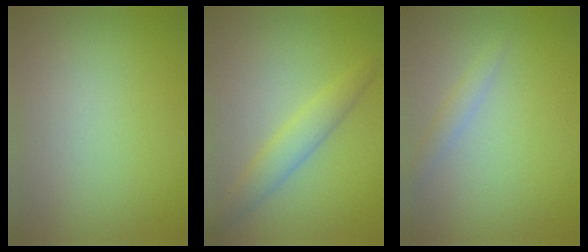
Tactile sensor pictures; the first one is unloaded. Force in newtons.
{"total": 2.8, "press": 2.8, "slide": 0.0}
{"total": 1.3, "press": 1.3, "slide": 0.1}